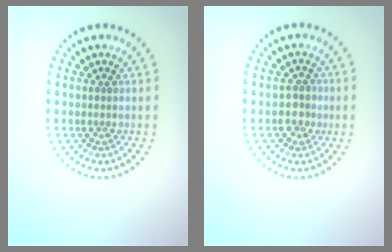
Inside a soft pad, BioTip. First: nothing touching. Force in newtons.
{"total": 1.7, "press": 1.6, "slide": 0.6}